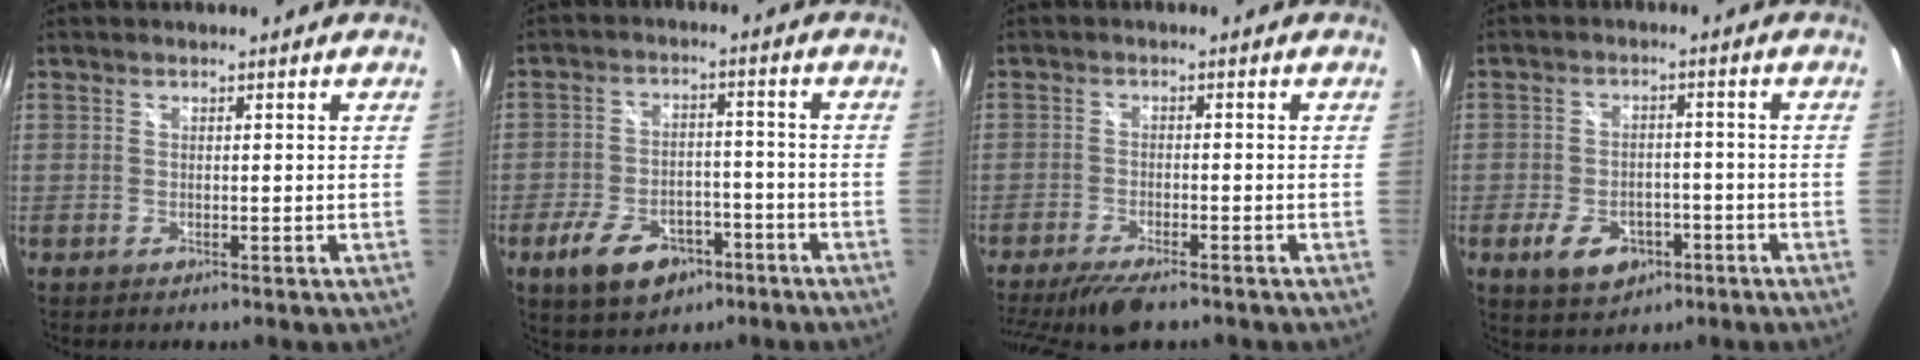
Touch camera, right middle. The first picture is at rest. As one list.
[{"total": 11.7, "force": [-6.7, 7.0, 6.6], "torque": [-0.151, 0.003, -0.102]}, {"total": 9.8, "force": [-7.7, 2.1, 5.6], "torque": [-0.129, -0.029, -0.132]}, {"total": 8.4, "force": [-4.2, 5.6, 4.7], "torque": [-0.114, 0.000, -0.059]}]